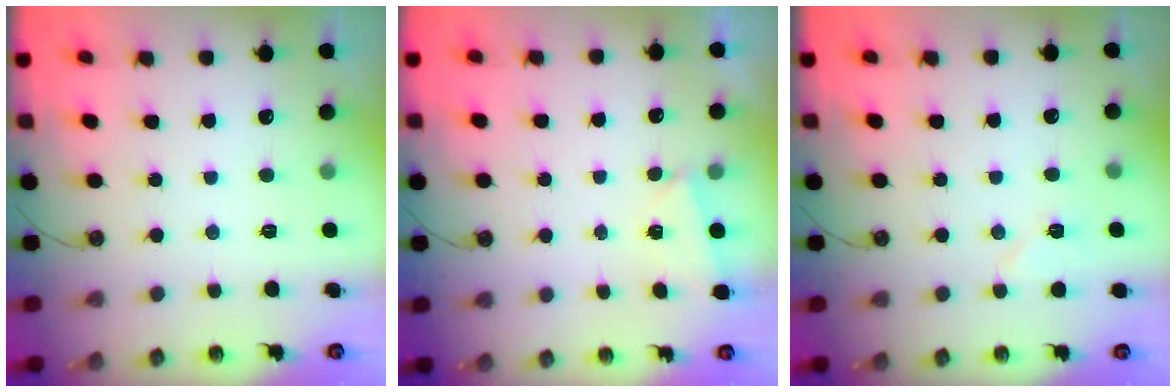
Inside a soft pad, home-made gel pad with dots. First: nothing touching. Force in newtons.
{"total": 2.1, "press": 0.8, "slide": 1.9}
{"total": 6.3, "press": 6.1, "slide": 1.6}